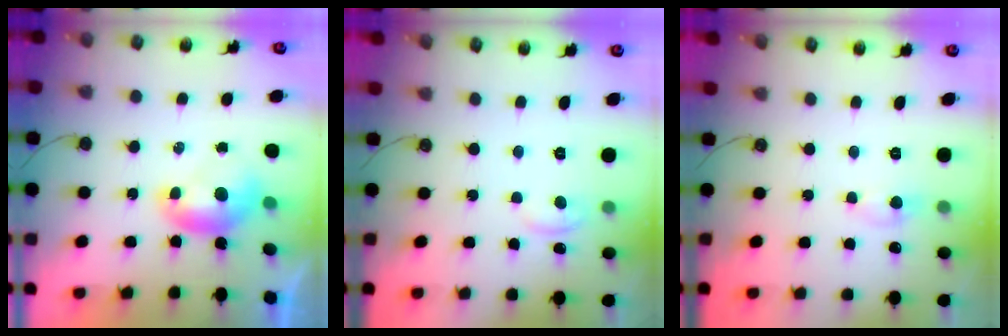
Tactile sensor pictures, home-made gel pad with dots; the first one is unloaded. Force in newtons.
{"total": 2.6, "press": 2.6, "slide": 0.3}
{"total": 1.7, "press": 1.7, "slide": 0.2}